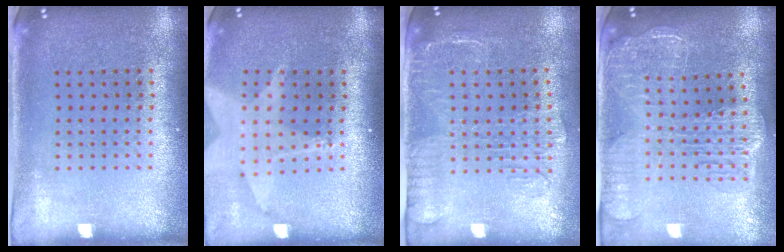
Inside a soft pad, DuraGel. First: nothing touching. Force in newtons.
{"total": 1.9, "press": 1.5, "slide": 1.2}
{"total": 1.8, "press": 1.5, "slide": 0.9}
{"total": 2.8, "press": 2.3, "slide": 1.5}